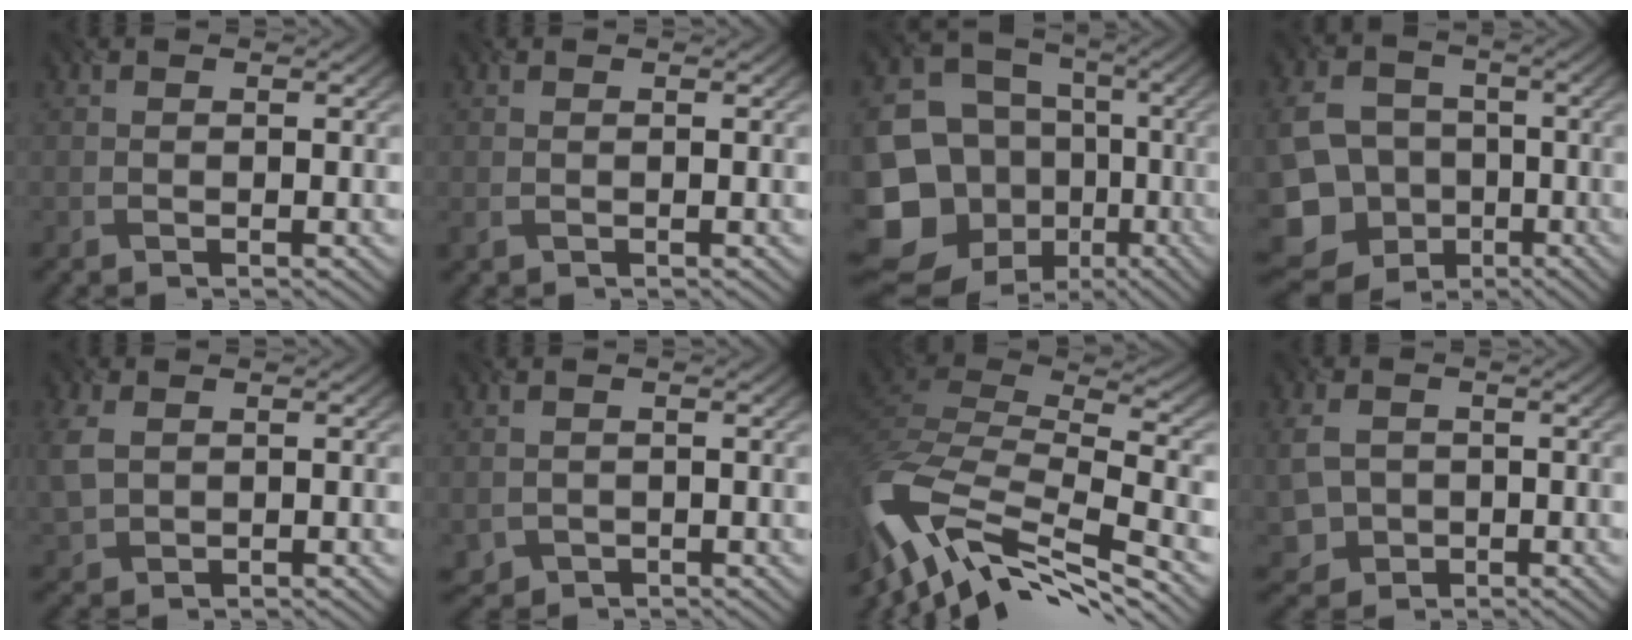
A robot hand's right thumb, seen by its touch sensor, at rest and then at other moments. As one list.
[{"total": 0.6, "force": [-0.2, 0.4, 0.5], "torque": [-0.014, -0.004, -0.005]}, {"total": 18.0, "force": [-5.6, 15.8, 6.7], "torque": [-0.201, -0.028, -0.098]}, {"total": 11.9, "force": [-3.3, 10.2, 5.2], "torque": [-0.150, -0.049, -0.071]}, {"total": 4.8, "force": [0.5, 3.5, 3.3], "torque": [-0.096, -0.004, 0.010]}, {"total": 1.8, "force": [-0.9, 1.5, 0.4], "torque": [-0.015, -0.011, -0.017]}, {"total": 13.1, "force": [-8.0, 4.9, 9.2], "torque": [-0.237, 0.000, -0.148]}, {"total": 4.6, "force": [-0.5, 3.9, 2.4], "torque": [-0.071, -0.012, -0.008]}]